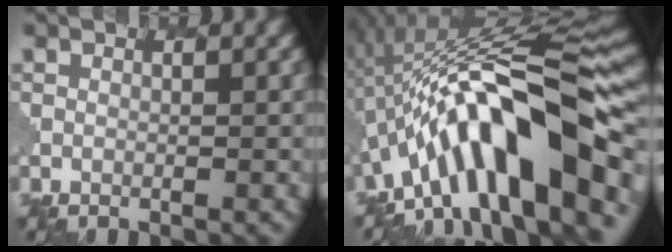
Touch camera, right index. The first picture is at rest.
{"total": 13.6, "force": [-3.9, 4.3, 12.2], "torque": [-0.176, 0.030, -0.064]}